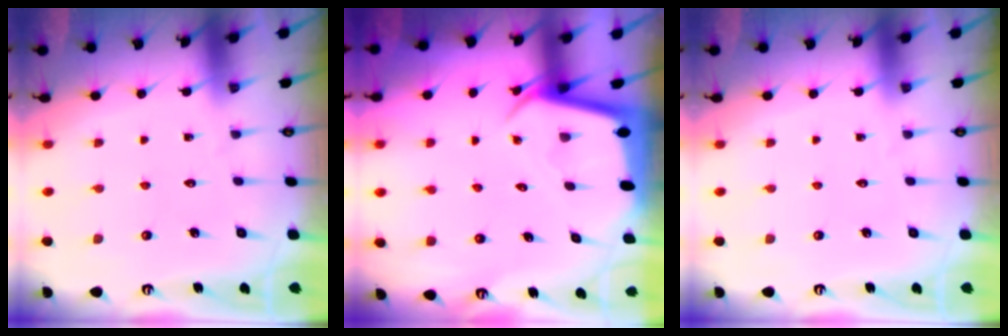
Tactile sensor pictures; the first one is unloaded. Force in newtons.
{"total": 3.5, "press": 3.5, "slide": 0.2}
{"total": 0.0}